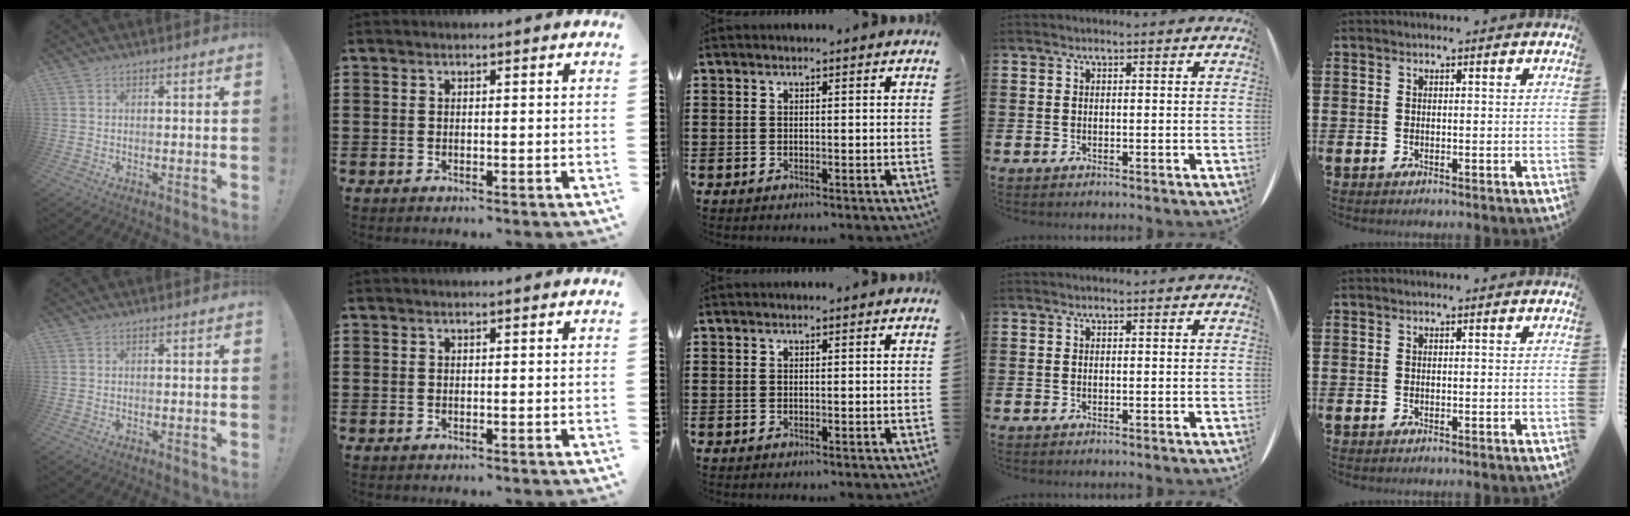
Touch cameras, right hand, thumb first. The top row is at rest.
{}